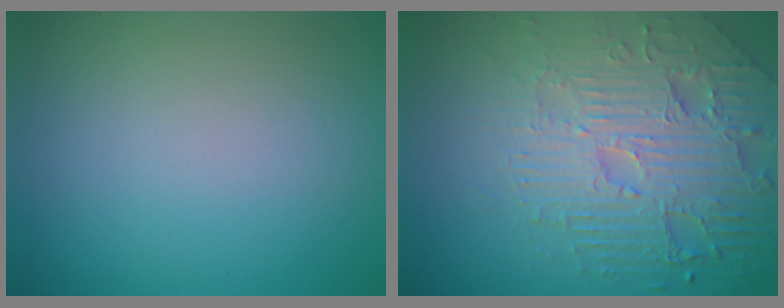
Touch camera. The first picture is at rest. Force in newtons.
{"total": 7.2, "press": 5.4, "slide": 4.7}